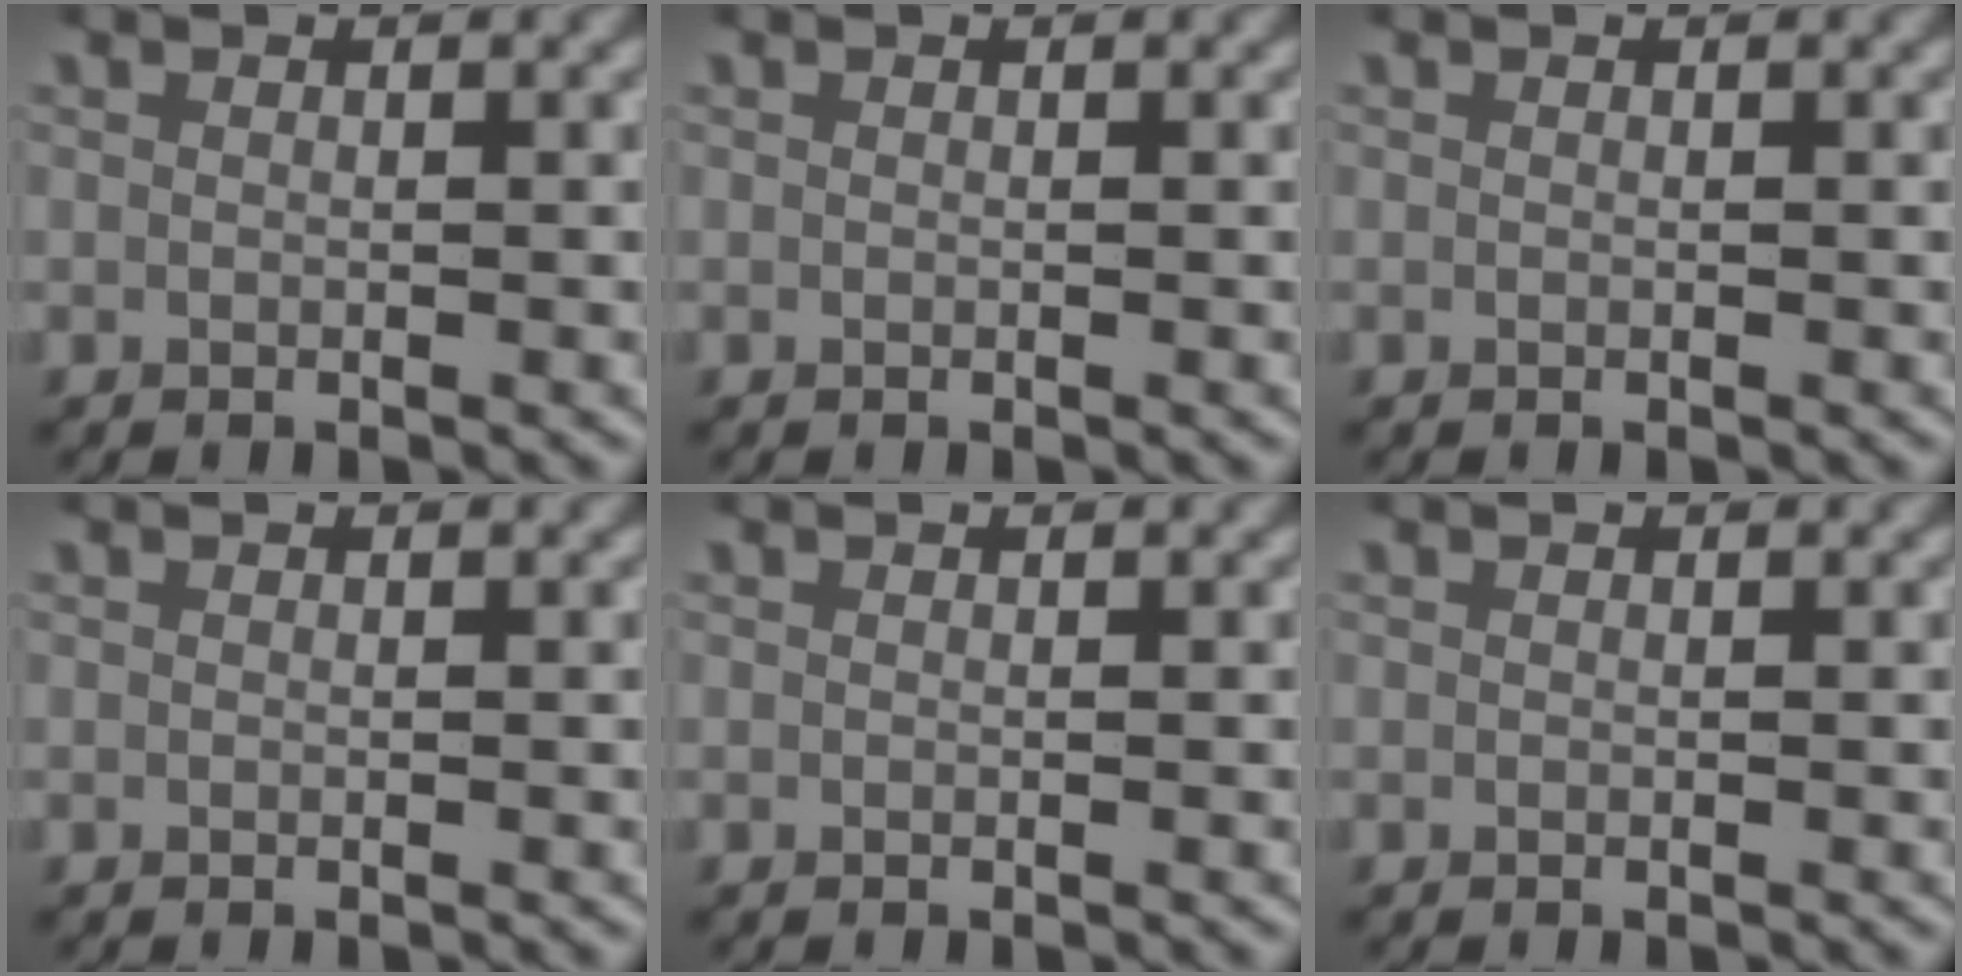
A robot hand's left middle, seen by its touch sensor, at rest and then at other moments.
{"total": 0.0}
{"total": 0.0}
{"total": 0.0}
{"total": 0.0}
{"total": 0.0}